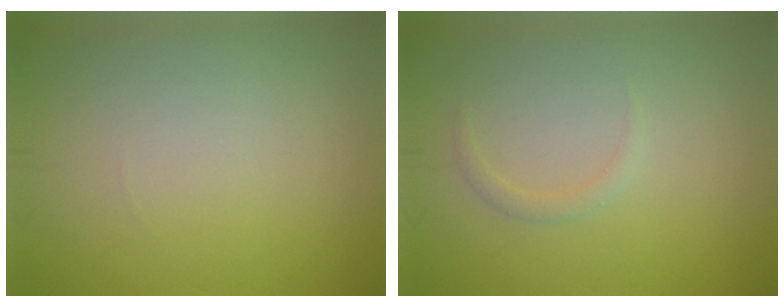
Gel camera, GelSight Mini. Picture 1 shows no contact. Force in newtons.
{"total": 0.9, "press": 0.9, "slide": 0.1}